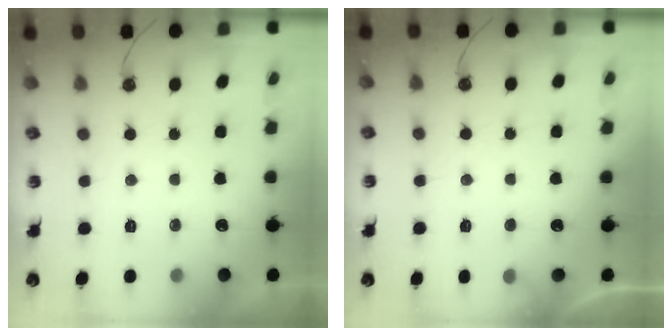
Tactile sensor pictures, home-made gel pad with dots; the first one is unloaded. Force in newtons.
{"total": 4.3, "press": 4.3, "slide": 0.3}